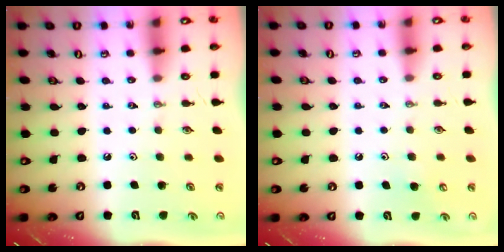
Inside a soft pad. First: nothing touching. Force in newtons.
{"total": 4.5, "press": 4.5, "slide": 0.4}